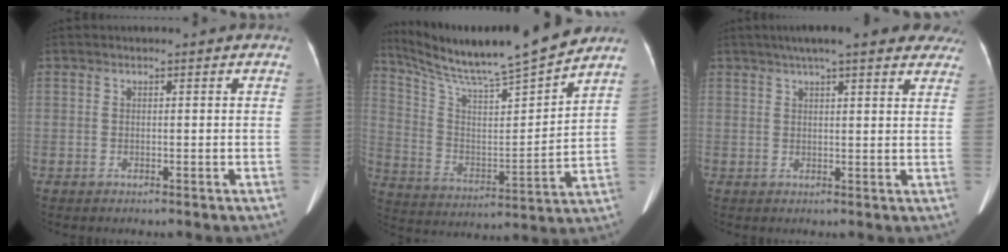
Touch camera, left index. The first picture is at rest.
{"total": 19.2, "force": [17.3, -0.2, 8.1], "torque": [-0.154, -0.021, 0.283]}
{"total": 17.0, "force": [14.2, 3.2, 8.9], "torque": [-0.116, 0.040, 0.172]}